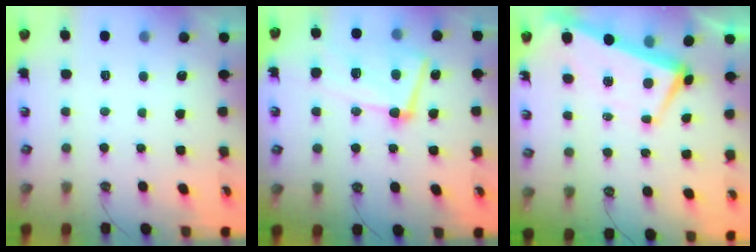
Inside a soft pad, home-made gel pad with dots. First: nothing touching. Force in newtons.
{"total": 13.7, "press": 13.5, "slide": 2.4}
{"total": 1.1, "press": 0.6, "slide": 0.9}